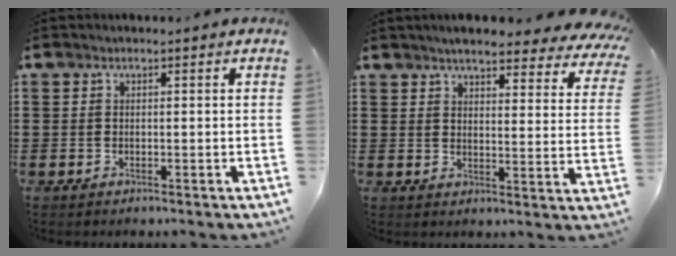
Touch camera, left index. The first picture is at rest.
{"total": 5.1, "force": [4.8, 0.5, 1.6], "torque": [-0.043, -0.021, 0.082]}